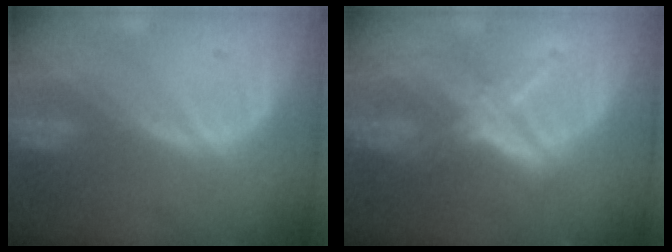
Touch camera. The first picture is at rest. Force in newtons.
{"total": 5.9, "press": 5.4, "slide": 2.2}